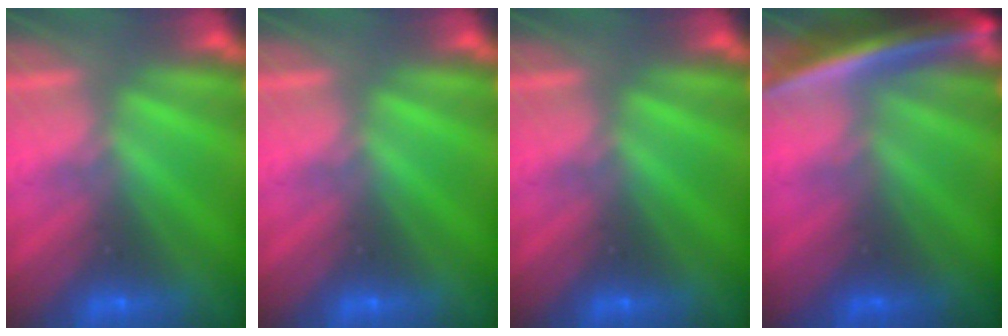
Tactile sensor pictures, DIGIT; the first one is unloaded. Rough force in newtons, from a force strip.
{"total": 0.0}
{"total": 0.0}
{"total": 7.1}